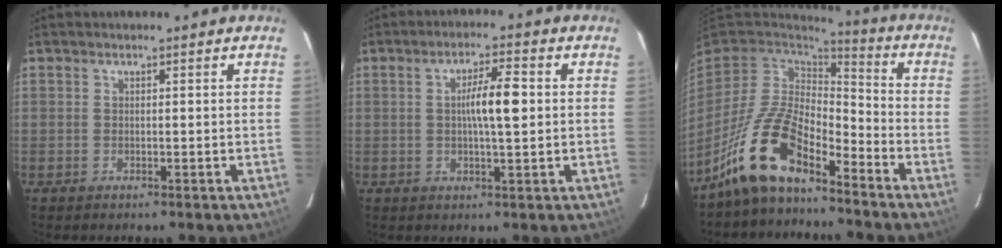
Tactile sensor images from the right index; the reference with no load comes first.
{"total": 6.0, "force": [0.5, 0.7, 6.0], "torque": [-0.105, 0.009, 0.006]}
{"total": 12.6, "force": [-9.1, 4.3, 7.6], "torque": [-0.158, 0.017, -0.175]}